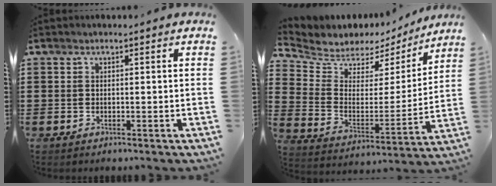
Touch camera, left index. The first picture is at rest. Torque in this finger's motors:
{"motor_torque": [-0.09, 0.45, 0.08, -0.01]}